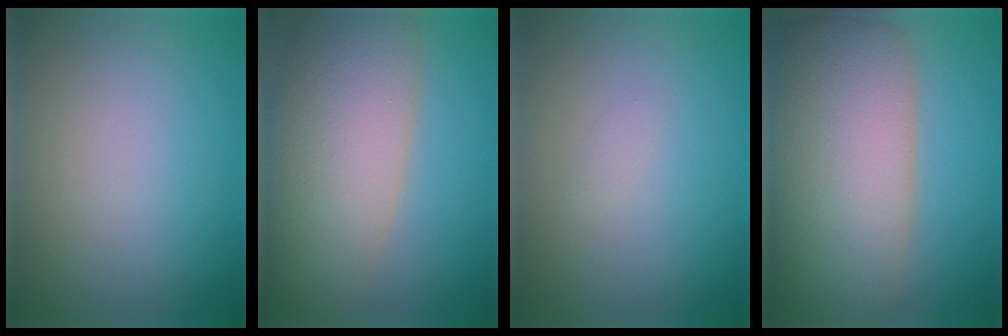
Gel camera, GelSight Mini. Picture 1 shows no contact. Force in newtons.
{"total": 10.1, "press": 10.1, "slide": 0.9}
{"total": 0.6, "press": 0.6, "slide": 0.0}
{"total": 11.8, "press": 11.8, "slide": 0.8}